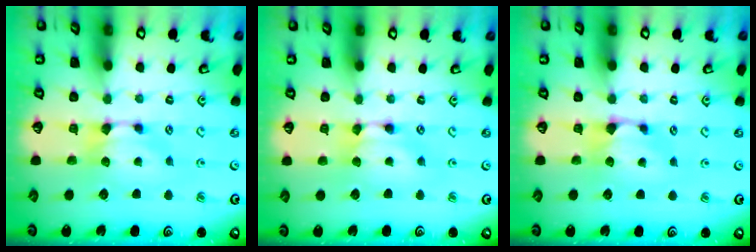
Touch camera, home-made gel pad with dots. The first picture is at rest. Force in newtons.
{"total": 1.6, "press": 1.6, "slide": 0.2}
{"total": 1.0, "press": 0.7, "slide": 0.6}